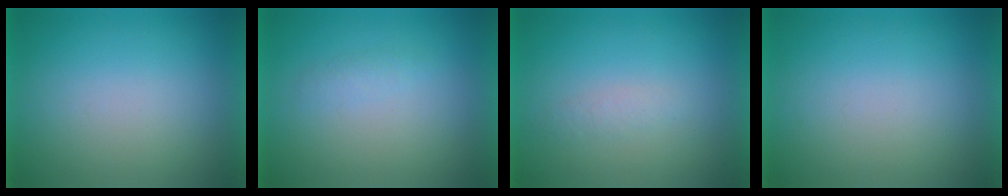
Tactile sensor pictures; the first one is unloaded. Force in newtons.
{"total": 1.3}
{"total": 1.3}
{"total": 0.0}